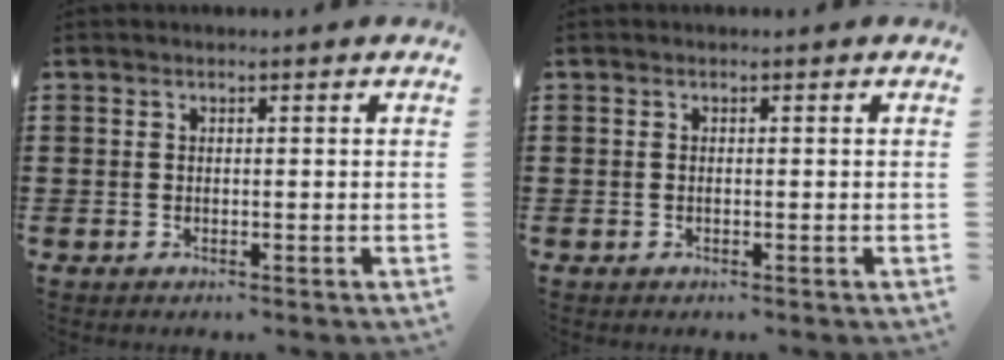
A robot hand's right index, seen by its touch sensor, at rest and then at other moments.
{"total": 0.0}